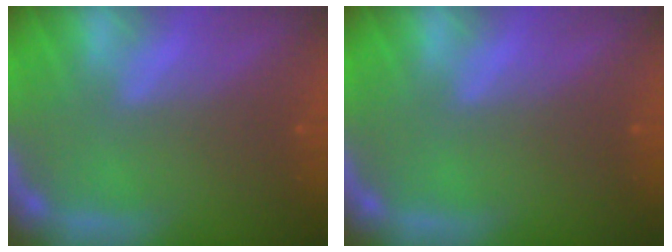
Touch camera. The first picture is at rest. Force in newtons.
{"total": 0.0}